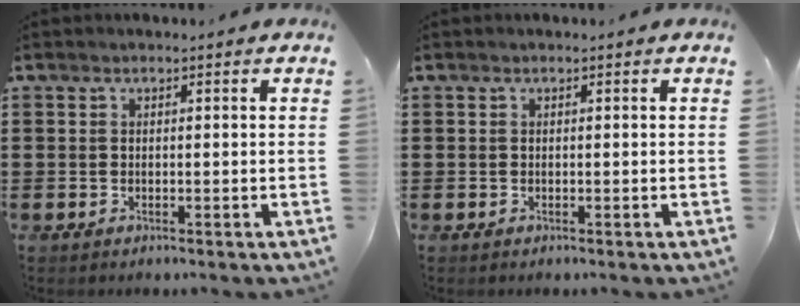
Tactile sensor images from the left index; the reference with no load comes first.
{"total": 0.0}